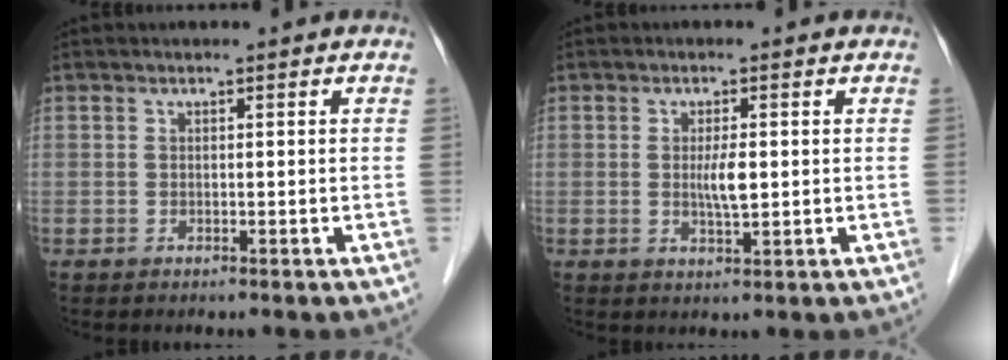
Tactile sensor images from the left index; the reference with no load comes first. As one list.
[{"total": 3.3, "force": [0.2, 0.6, 3.2], "torque": [-0.060, -0.003, 0.004]}]